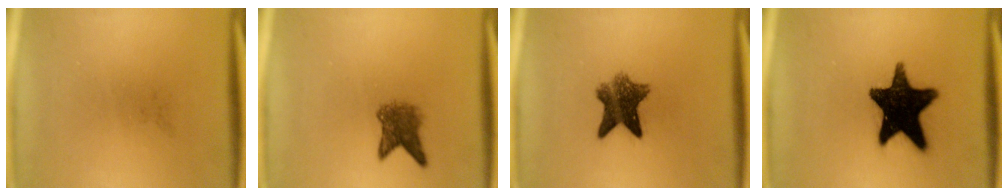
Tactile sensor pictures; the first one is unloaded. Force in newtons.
{"total": 4.2}
{"total": 7.6}
{"total": 17.4}